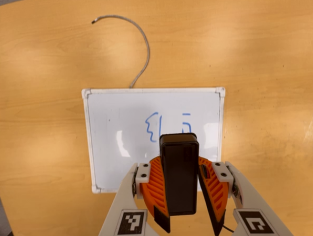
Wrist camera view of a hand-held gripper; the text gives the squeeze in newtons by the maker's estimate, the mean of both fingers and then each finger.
{"total": 8.7, "left": 9.3, "right": 8.2}